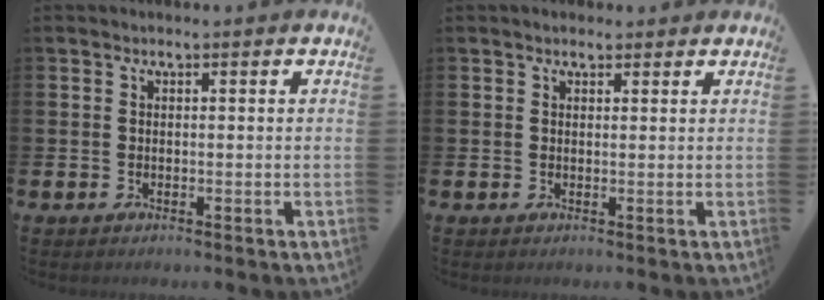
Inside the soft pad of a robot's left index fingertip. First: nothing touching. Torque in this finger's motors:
{"motor_torque": [0.50, -0.72, 0.03, 0.01]}